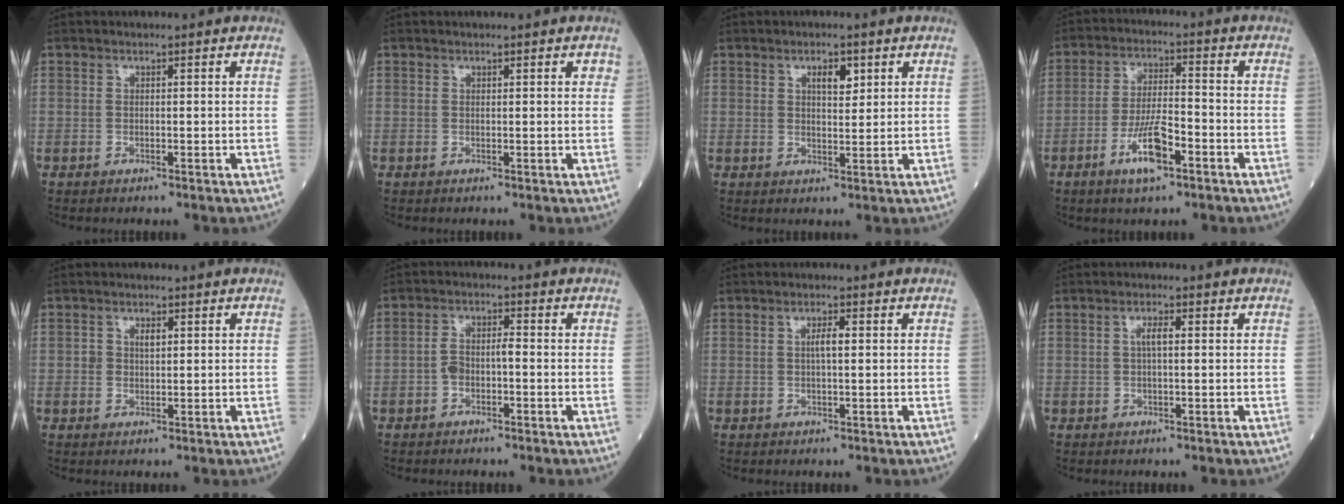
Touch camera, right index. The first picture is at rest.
{"total": 0.9, "force": [0.5, 0.3, 0.7], "torque": [-0.007, 0.001, 0.003]}
{"total": 3.3, "force": [1.6, 1.3, 2.6], "torque": [-0.041, 0.000, 0.026]}
{"total": 7.7, "force": [-4.0, 1.6, 6.4], "torque": [-0.120, -0.002, -0.071]}
{"total": 1.9, "force": [0.5, 1.2, 1.4], "torque": [-0.027, 0.004, 0.009]}
{"total": 3.3, "force": [-1.1, 1.5, 2.7], "torque": [-0.051, 0.017, -0.020]}
{"total": 2.0, "force": [0.2, 0.3, 1.9], "torque": [-0.037, 0.003, 0.003]}
{"total": 2.1, "force": [0.3, 0.4, 2.0], "torque": [-0.041, 0.003, 0.004]}